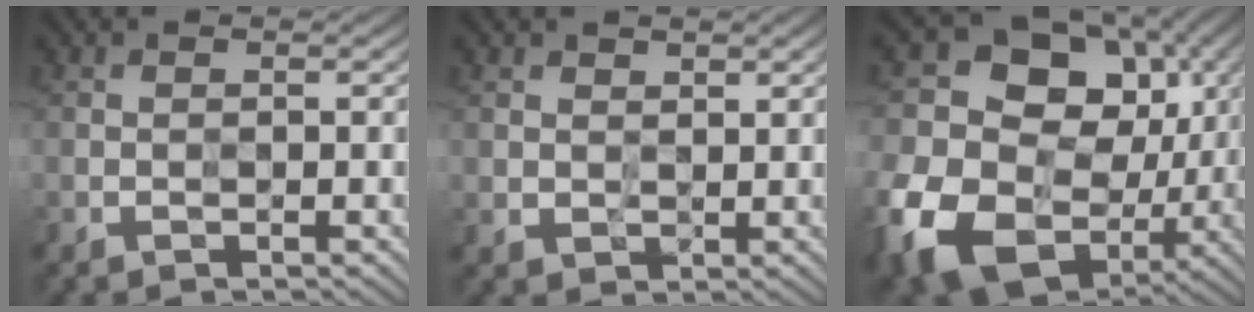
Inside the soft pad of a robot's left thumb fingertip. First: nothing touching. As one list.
[{"total": 2.0, "force": [1.5, 1.2, 0.1], "torque": [-0.002, -0.004, 0.032]}, {"total": 19.8, "force": [-1.5, 16.0, 11.5], "torque": [-0.265, -0.038, -0.003]}]